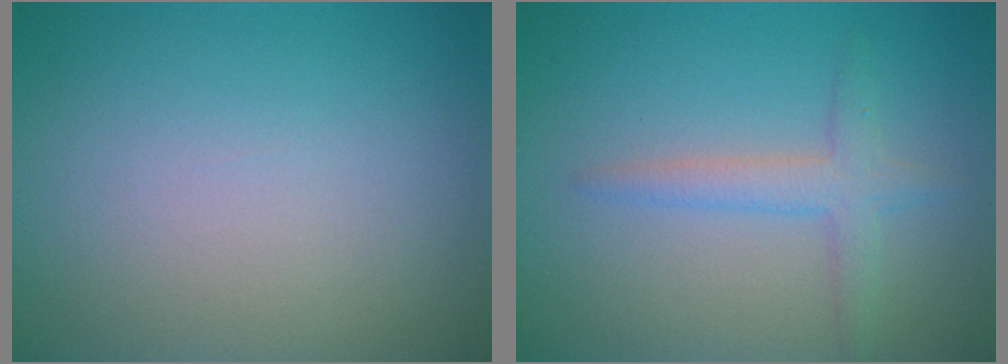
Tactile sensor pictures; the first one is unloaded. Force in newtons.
{"total": 2.4, "press": 2.4, "slide": 0.1}